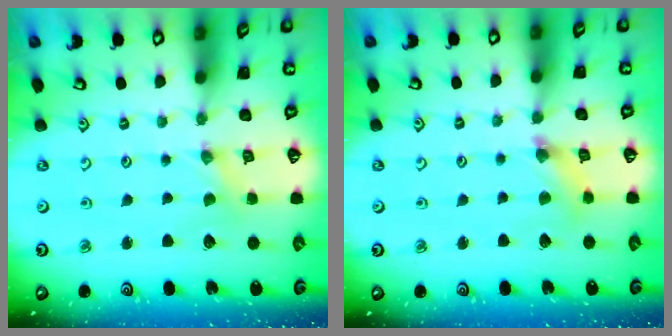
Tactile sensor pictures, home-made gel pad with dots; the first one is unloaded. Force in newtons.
{"total": 4.1, "press": 4.1, "slide": 0.5}